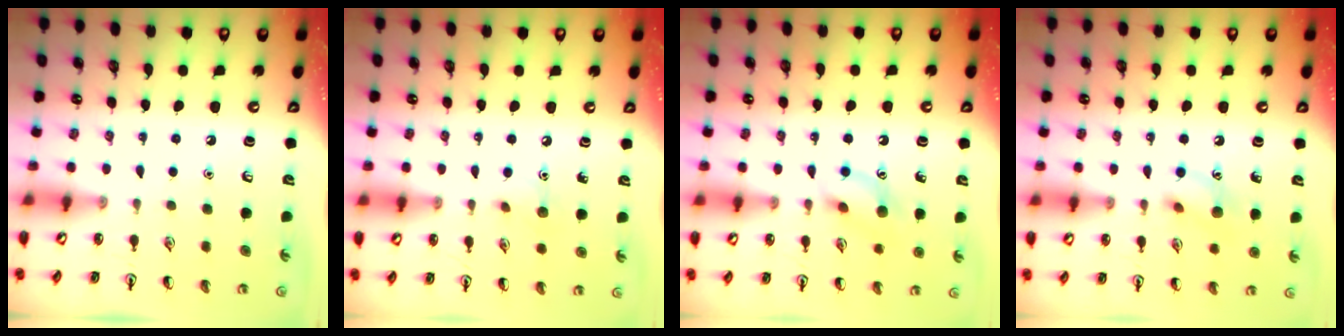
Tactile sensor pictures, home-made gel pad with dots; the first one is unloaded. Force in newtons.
{"total": 5.4, "press": 5.1, "slide": 1.7}
{"total": 10.3, "press": 10.3, "slide": 0.6}
{"total": 9.5, "press": 9.4, "slide": 0.8}